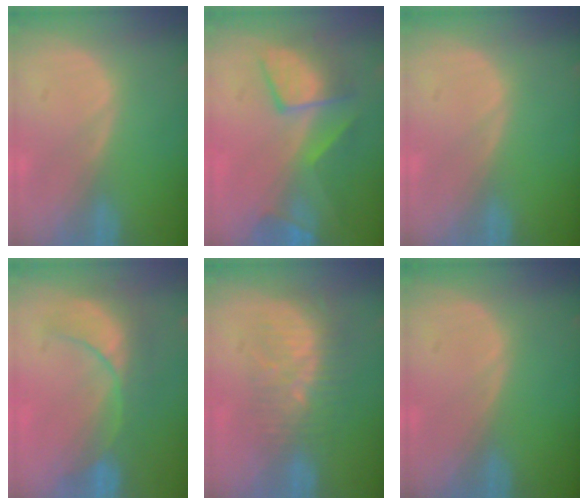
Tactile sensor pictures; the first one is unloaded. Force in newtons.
{"total": 8.0, "press": 7.9, "slide": 1.6}
{"total": 0.0}
{"total": 7.8, "press": 7.5, "slide": 1.9}
{"total": 9.0, "press": 7.5, "slide": 5.0}
{"total": 0.0}